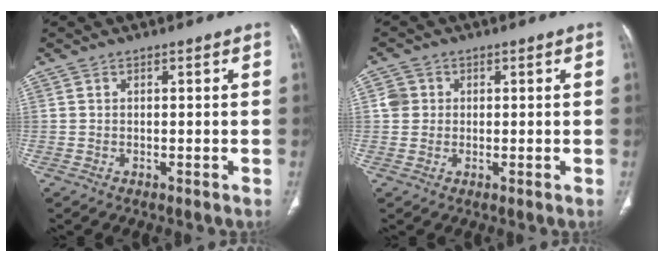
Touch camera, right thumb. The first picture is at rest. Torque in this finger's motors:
{"motor_torque": [0.24, 0.15, 0.34, 0.59, 0.03]}